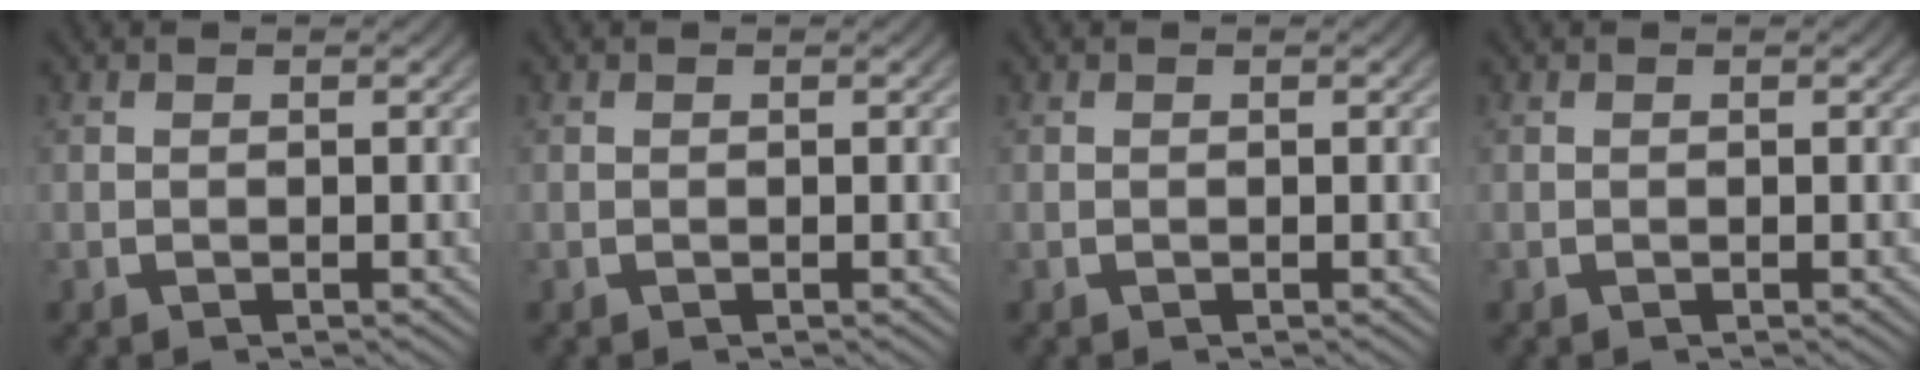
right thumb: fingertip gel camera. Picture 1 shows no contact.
{"total": 0.0}
{"total": 0.0}
{"total": 0.0}